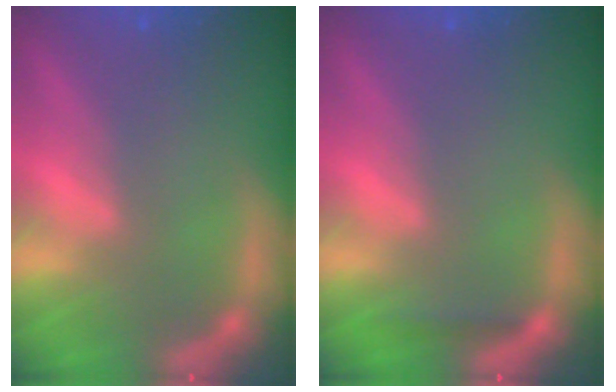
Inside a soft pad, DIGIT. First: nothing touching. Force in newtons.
{"total": 0.9}